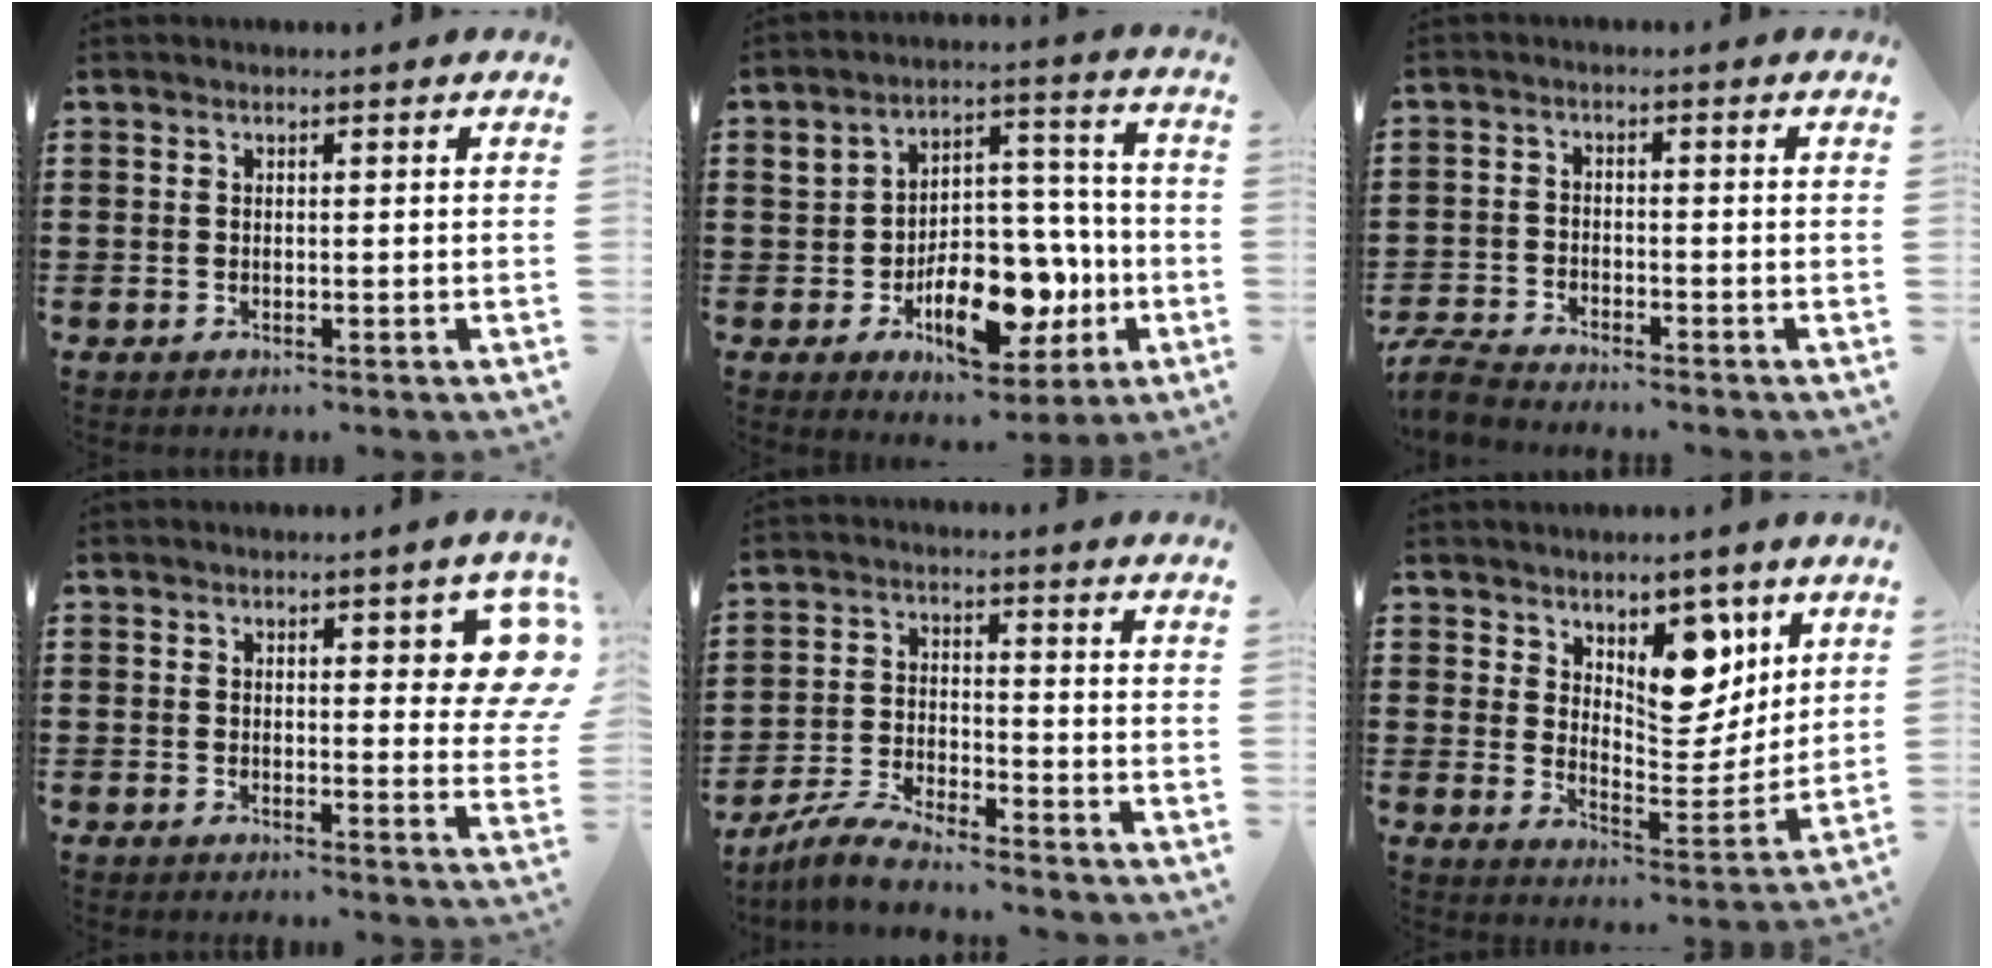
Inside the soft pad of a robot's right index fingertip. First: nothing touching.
{"total": 12.8, "force": [-4.2, 8.0, 9.1], "torque": [-0.121, 0.013, -0.069]}
{"total": 3.8, "force": [-3.7, 0.4, 0.8], "torque": [-0.036, -0.006, -0.082]}
{"total": 6.7, "force": [2.4, 2.4, 5.7], "torque": [-0.073, -0.005, 0.034]}
{"total": 5.7, "force": [-5.4, 0.2, 1.7], "torque": [-0.048, -0.006, -0.109]}
{"total": 9.3, "force": [5.5, 5.4, 5.1], "torque": [-0.079, -0.033, 0.095]}